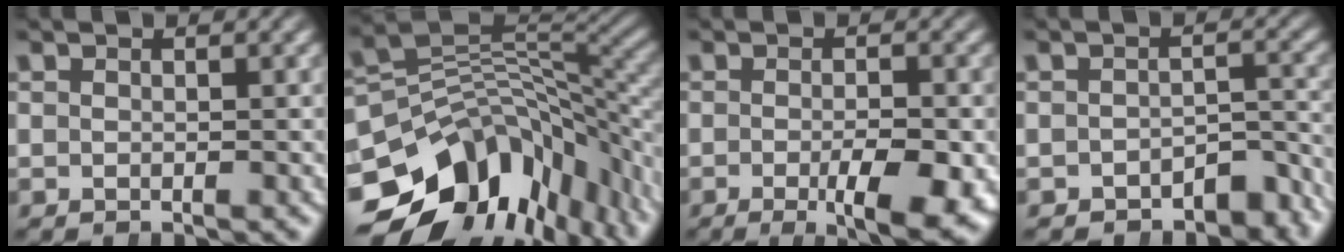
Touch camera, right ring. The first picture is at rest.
{"total": 18.9, "force": [-5.7, 12.6, 12.8], "torque": [-0.206, -0.039, -0.071]}
{"total": 6.5, "force": [-2.3, 1.4, 5.9], "torque": [-0.069, 0.001, -0.037]}
{"total": 5.0, "force": [-4.4, 1.8, 1.4], "torque": [0.011, -0.009, -0.064]}